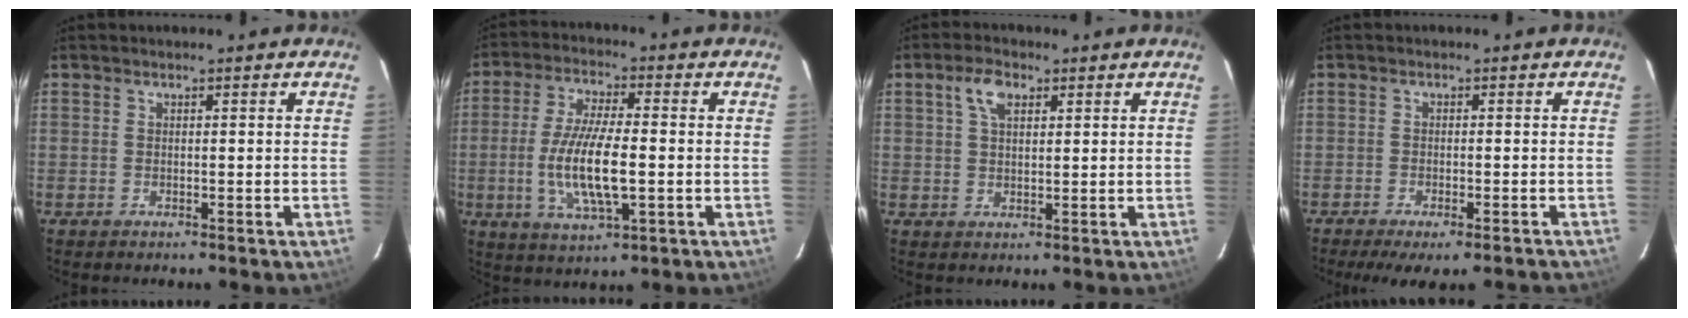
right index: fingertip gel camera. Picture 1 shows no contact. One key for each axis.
{"total": 11.9, "fx": -1.8, "fy": 3.1, "fz": 11.3, "tx": -0.228, "ty": -0.008, "tz": -0.035}
{"total": 4.5, "fx": 2.0, "fy": 2.4, "fz": 3.2, "tx": -0.060, "ty": 0.013, "tz": 0.037}
{"total": 10.1, "fx": -8.4, "fy": 1.9, "fz": 5.1, "tx": -0.103, "ty": -0.025, "tz": -0.118}